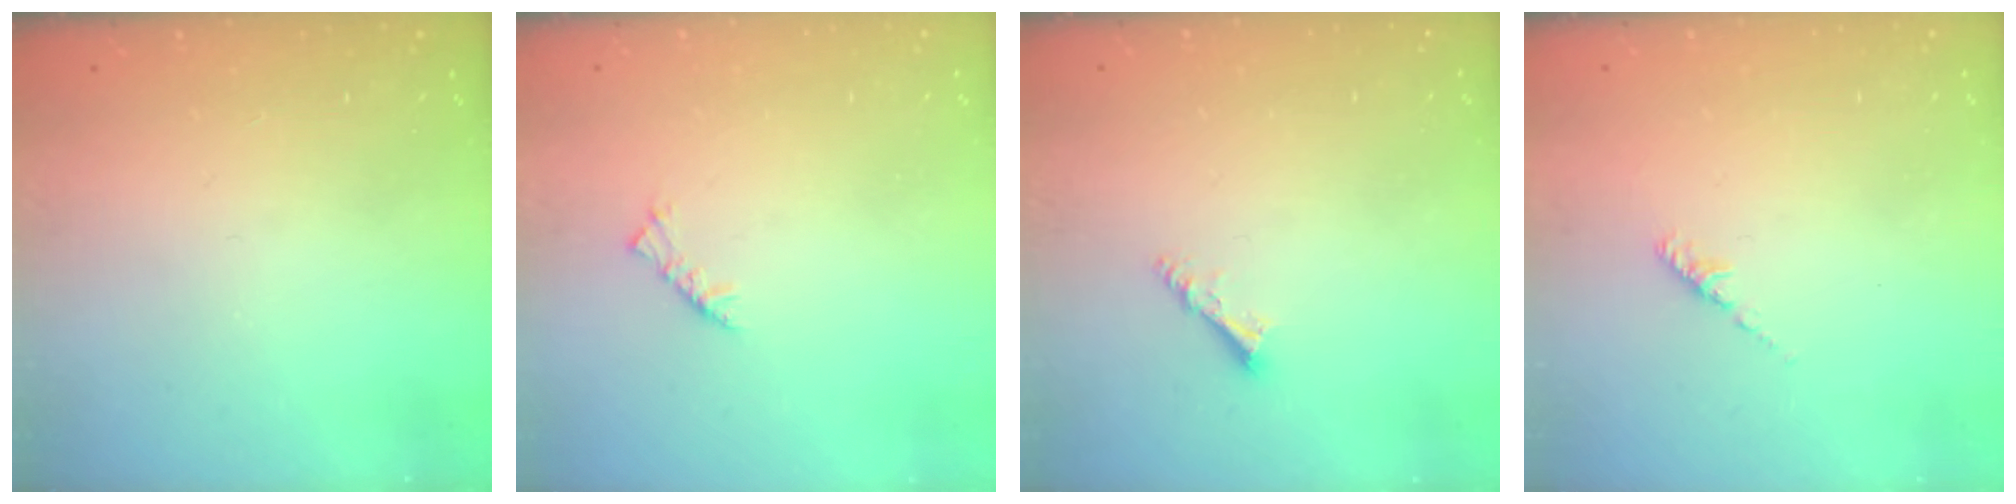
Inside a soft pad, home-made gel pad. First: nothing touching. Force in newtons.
{"total": 2.5, "press": 2.4, "slide": 0.7}
{"total": 3.9, "press": 3.9, "slide": 0.3}
{"total": 2.2, "press": 2.1, "slide": 0.6}